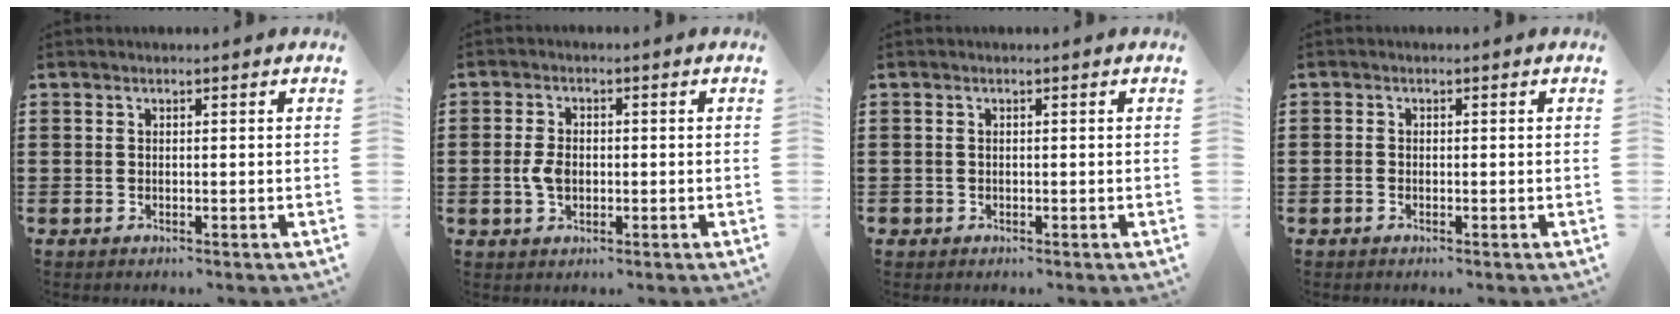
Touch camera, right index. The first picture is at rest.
{"total": 3.7, "force": [-0.4, 2.4, 2.8], "torque": [-0.069, 0.000, -0.012]}
{"total": 0.6, "force": [-0.3, 0.5, 0.0], "torque": [0.000, 0.003, -0.009]}
{"total": 0.8, "force": [-0.5, 0.6, 0.2], "torque": [-0.004, 0.002, -0.010]}